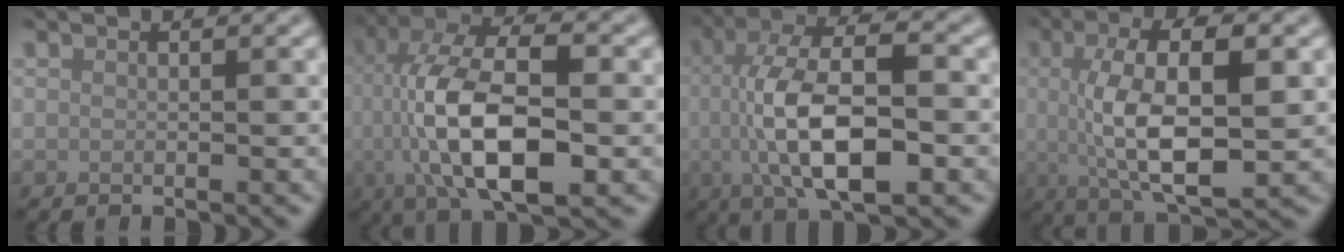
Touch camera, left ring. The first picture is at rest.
{"total": 11.5, "force": [-1.2, 4.6, 10.5], "torque": [-0.194, 0.010, -0.026]}
{"total": 10.1, "force": [-1.1, 3.7, 9.3], "torque": [-0.166, 0.007, -0.022]}
{"total": 9.3, "force": [0.4, 3.2, 8.7], "torque": [-0.150, 0.001, 0.006]}